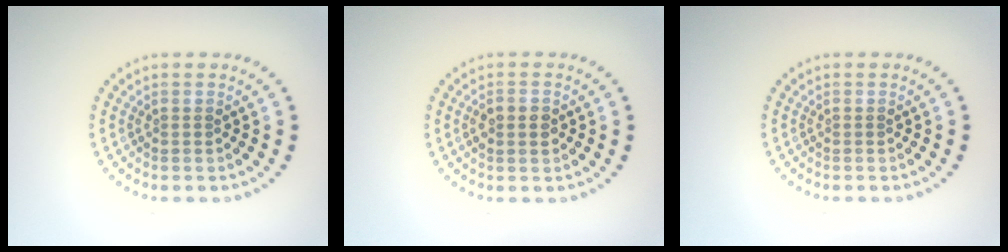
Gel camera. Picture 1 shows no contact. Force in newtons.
{"total": 1.6, "press": 1.6, "slide": 0.1}
{"total": 0.0}